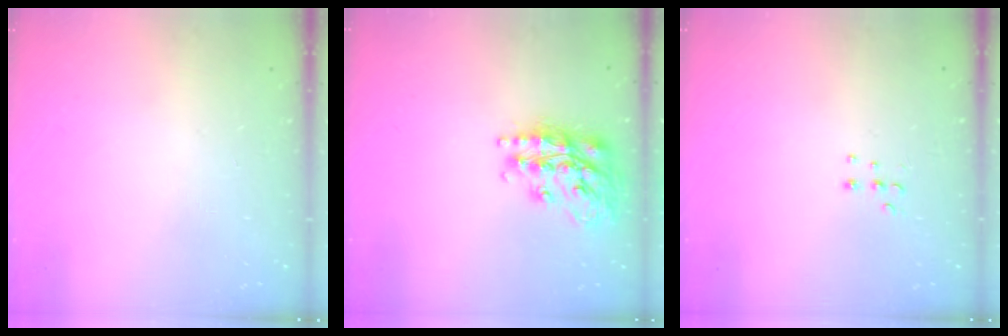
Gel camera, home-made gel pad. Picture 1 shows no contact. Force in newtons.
{"total": 18.0, "press": 17.9, "slide": 1.6}
{"total": 5.3, "press": 5.2, "slide": 0.5}